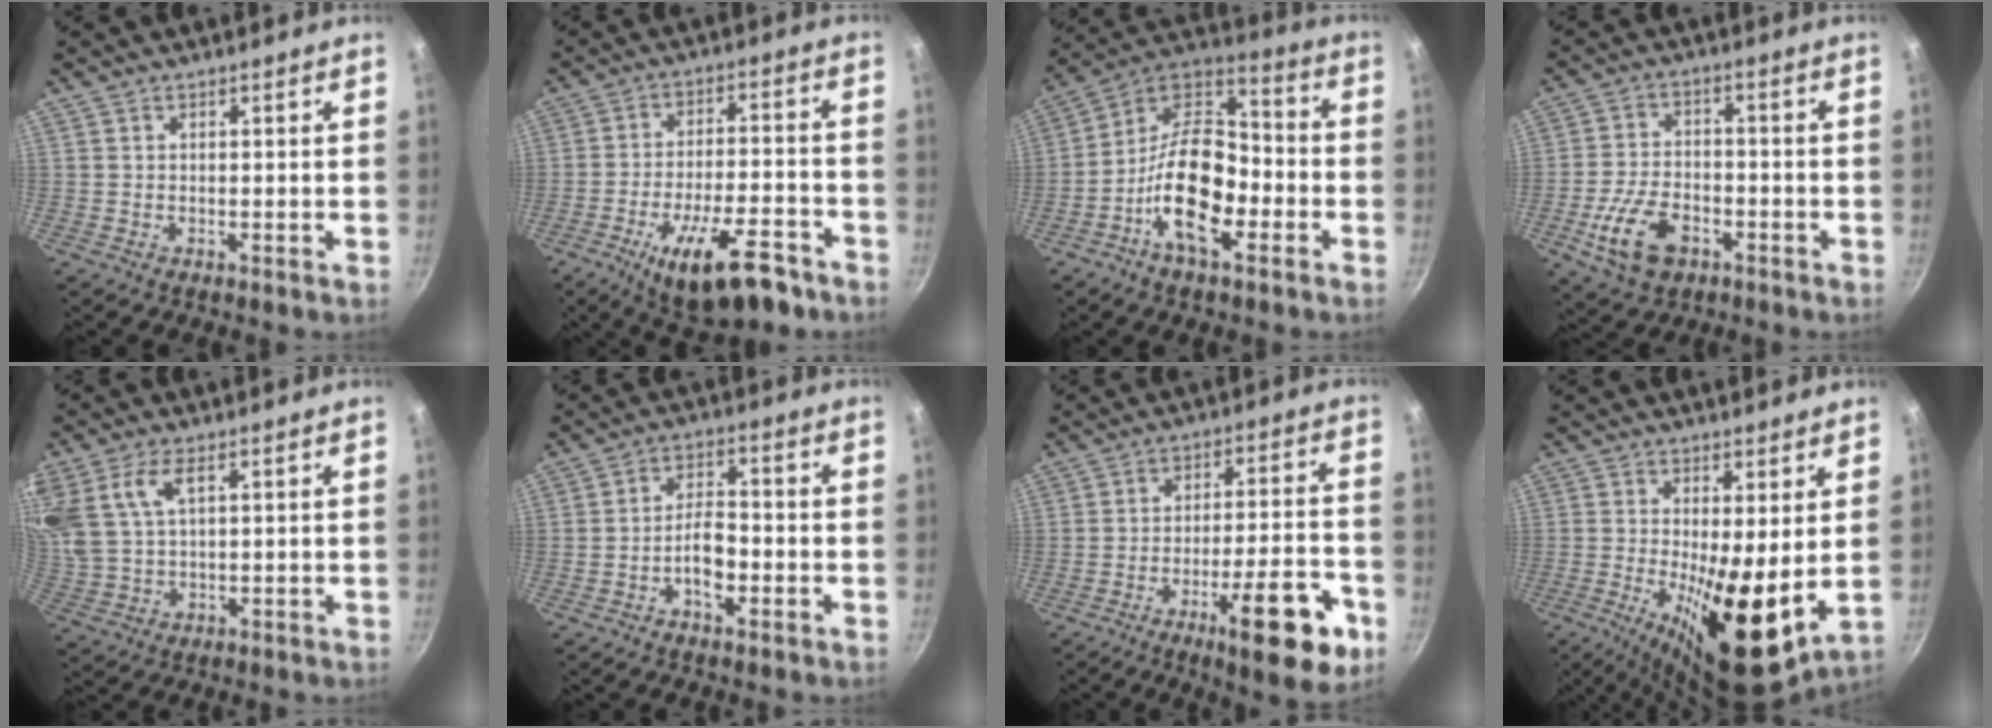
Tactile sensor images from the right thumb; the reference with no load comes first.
{"total": 16.6, "force": [-9.4, 6.3, 12.2], "torque": [-0.177, 0.043, -0.137]}
{"total": 17.6, "force": [-5.9, 8.9, 13.9], "torque": [-0.222, 0.049, -0.123]}
{"total": 11.0, "force": [-4.5, 6.7, 7.5], "torque": [-0.134, 0.020, -0.079]}
{"total": 10.3, "force": [4.3, 5.3, 7.7], "torque": [-0.159, 0.002, 0.090]}
{"total": 6.4, "force": [-2.3, 2.9, 5.2], "torque": [-0.083, 0.026, -0.042]}
{"total": 16.6, "force": [-7.8, 4.2, 14.0], "torque": [-0.173, 0.040, -0.105]}
{"total": 15.0, "force": [-0.4, 4.9, 14.1], "torque": [-0.207, -0.033, 0.005]}